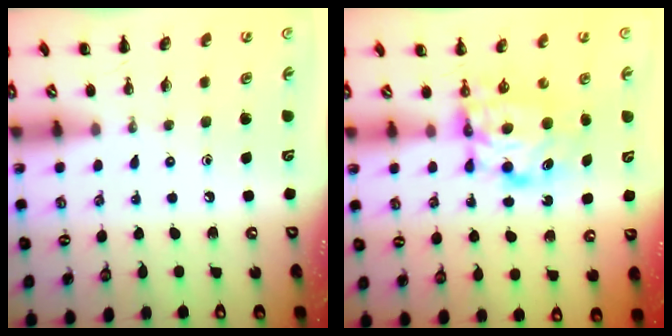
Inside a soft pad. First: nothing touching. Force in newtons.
{"total": 7.0, "press": 6.9, "slide": 1.2}